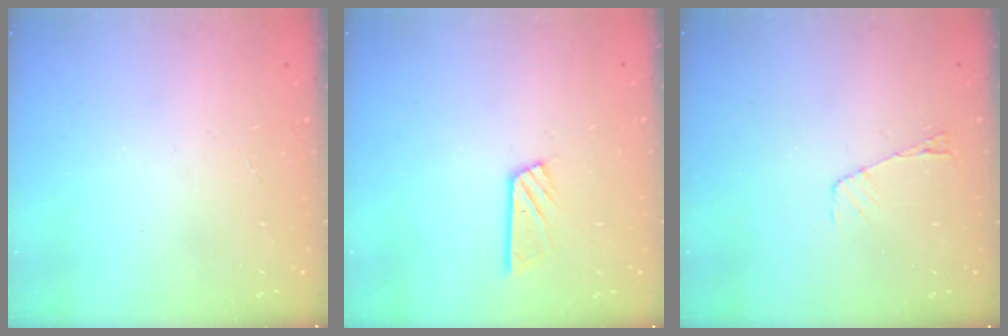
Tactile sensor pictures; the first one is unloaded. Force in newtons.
{"total": 7.0, "press": 7.0, "slide": 0.2}
{"total": 4.5, "press": 4.5, "slide": 0.5}